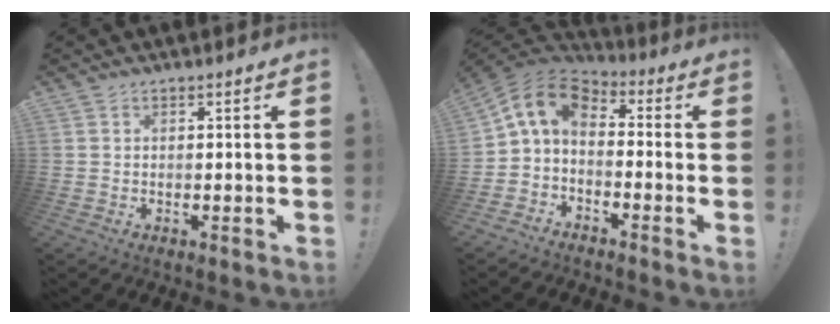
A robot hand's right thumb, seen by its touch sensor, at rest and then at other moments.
{"total": 8.0, "force": [0.8, 5.0, 6.2], "torque": [-0.132, 0.006, 0.017]}